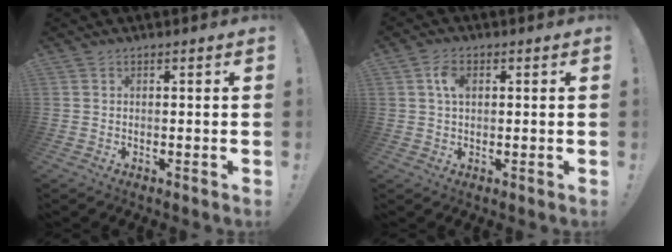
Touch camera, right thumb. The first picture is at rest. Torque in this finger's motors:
{"motor_torque": [-0.05, 0.09, 0.68, -0.49, -0.01]}